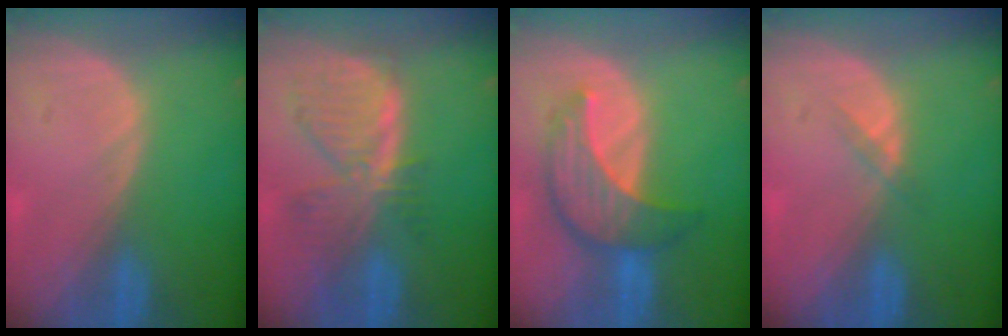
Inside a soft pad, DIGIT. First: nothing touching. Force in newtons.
{"total": 8.0, "press": 7.1, "slide": 3.9}
{"total": 7.9, "press": 7.5, "slide": 2.4}
{"total": 1.4, "press": 1.1, "slide": 0.8}